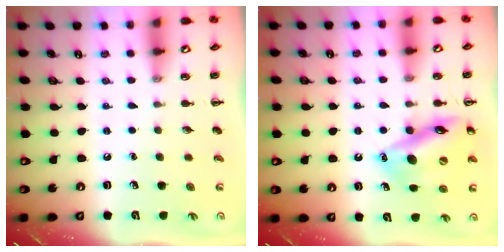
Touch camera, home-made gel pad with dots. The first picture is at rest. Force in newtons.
{"total": 15.5, "press": 15.3, "slide": 2.5}